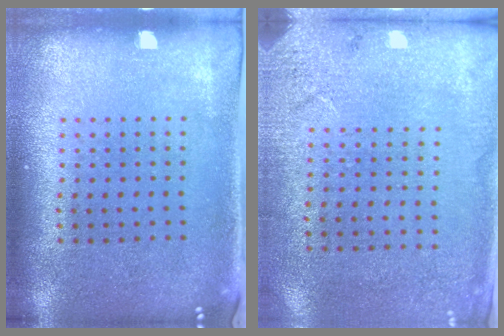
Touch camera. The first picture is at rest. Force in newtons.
{"total": 2.6, "press": 2.2, "slide": 1.3}